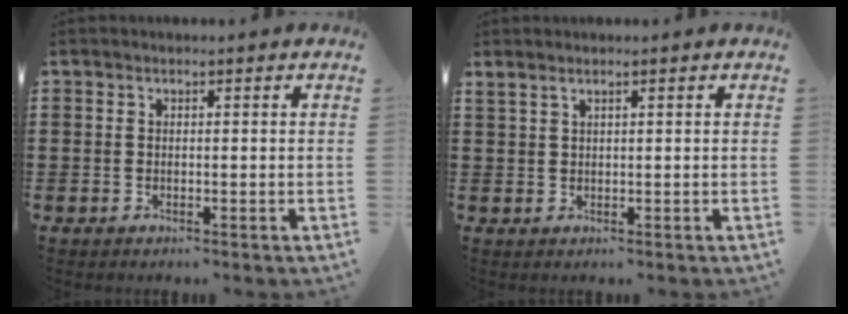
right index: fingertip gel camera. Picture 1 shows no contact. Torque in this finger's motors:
{"motor_torque": [0.37, 0.59, 0.08, 0.01]}